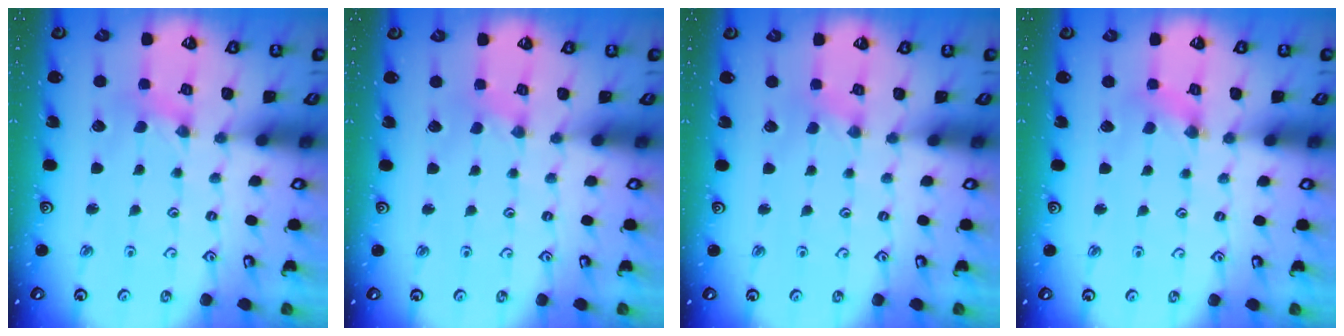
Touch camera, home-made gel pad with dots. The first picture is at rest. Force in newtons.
{"total": 0.0}
{"total": 0.0}
{"total": 1.3, "press": 1.3, "slide": 0.3}